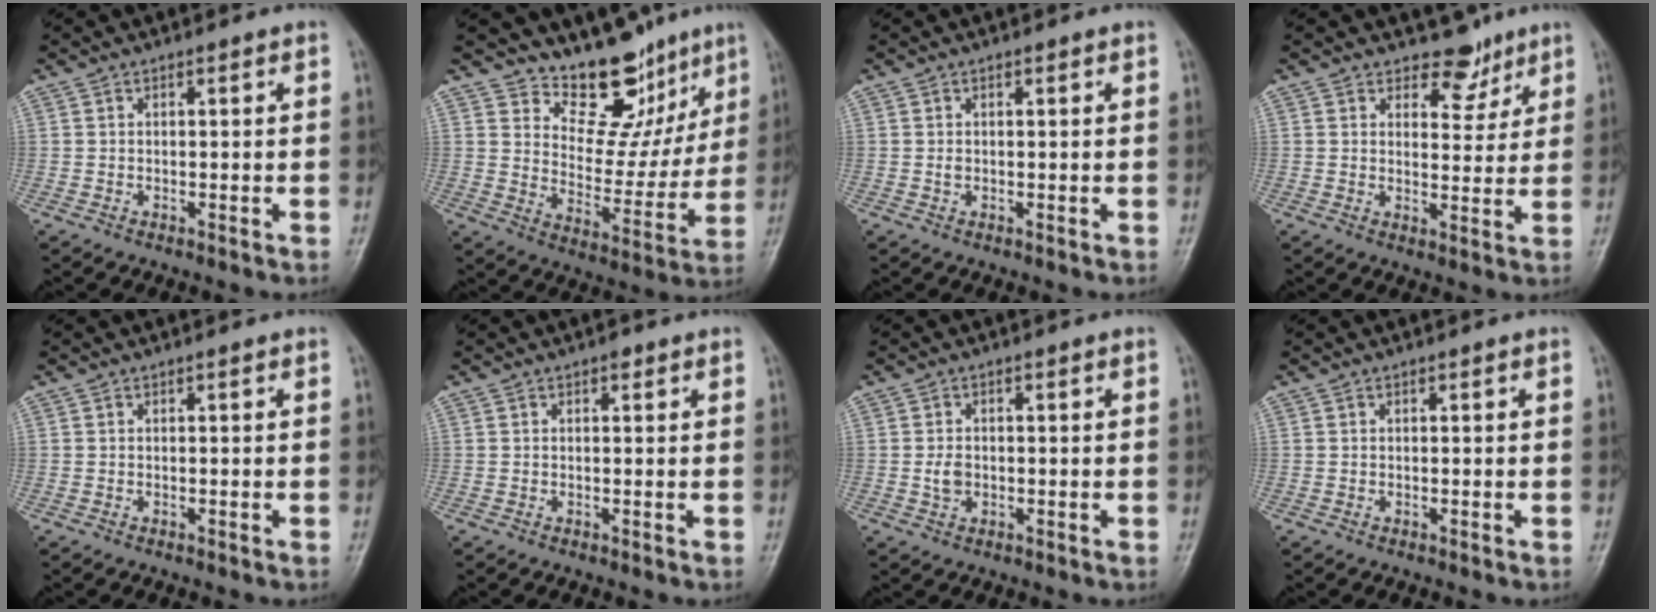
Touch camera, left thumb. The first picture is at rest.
{"total": 13.1, "force": [10.3, 6.8, 4.5], "torque": [-0.006, -0.072, 0.165]}
{"total": 0.8, "force": [0.1, 0.6, 0.5], "torque": [-0.008, 0.000, 0.004]}
{"total": 5.4, "force": [4.1, 3.4, 0.9], "torque": [0.020, -0.026, 0.058]}
{"total": 0.0}
{"total": 1.1, "force": [0.6, 0.7, 0.7], "torque": [-0.002, 0.000, 0.004]}
{"total": 2.7, "force": [-0.3, 2.0, 1.7], "torque": [-0.027, 0.003, -0.006]}
{"total": 0.0}